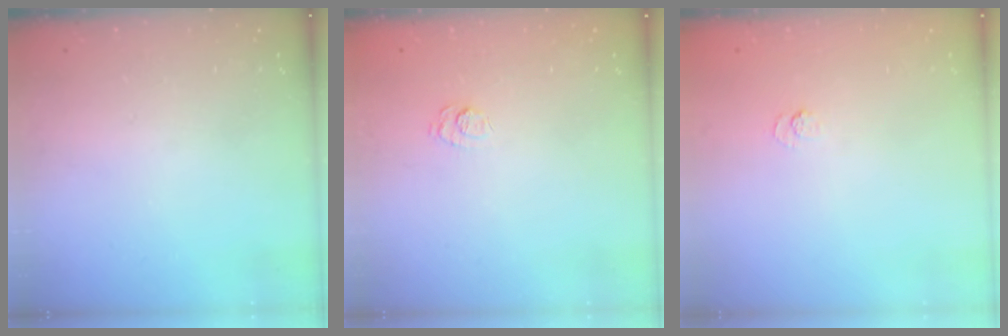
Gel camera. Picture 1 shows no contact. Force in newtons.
{"total": 8.2, "press": 8.0, "slide": 1.4}
{"total": 2.0, "press": 1.5, "slide": 1.3}